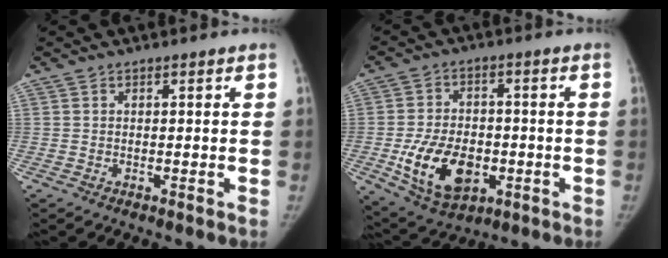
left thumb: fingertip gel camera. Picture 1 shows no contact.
{"total": 14.2, "force": [-3.7, 9.5, 9.9], "torque": [-0.146, 0.004, -0.049]}